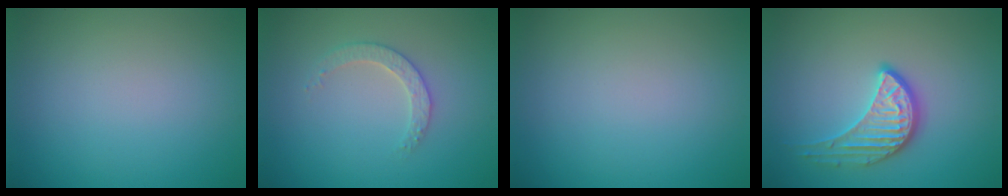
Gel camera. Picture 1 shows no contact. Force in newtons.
{"total": 2.2, "press": 2.2, "slide": 0.6}
{"total": 0.0}
{"total": 3.5, "press": 3.1, "slide": 1.7}